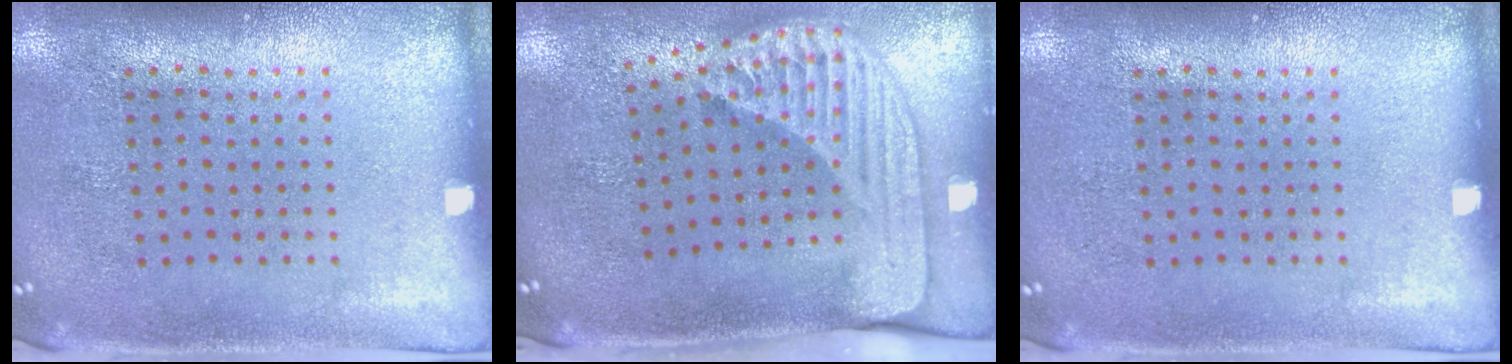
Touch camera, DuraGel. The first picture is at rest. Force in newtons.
{"total": 2.4, "press": 1.8, "slide": 1.7}
{"total": 0.0}